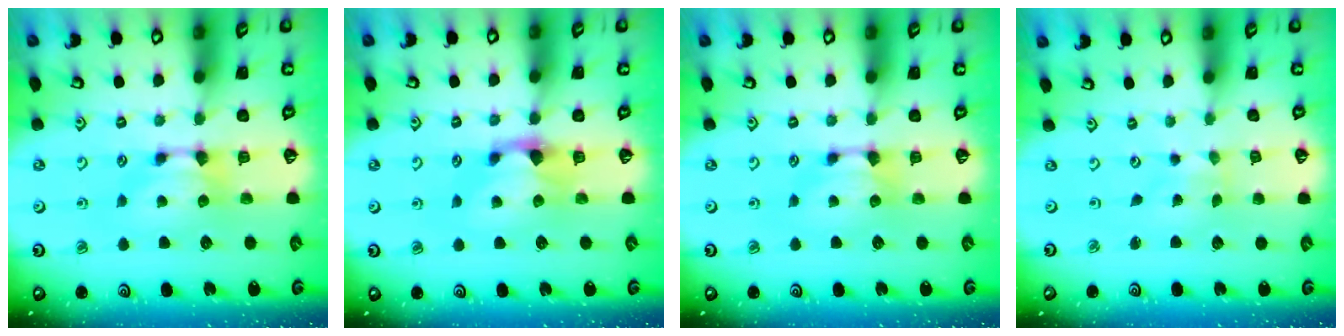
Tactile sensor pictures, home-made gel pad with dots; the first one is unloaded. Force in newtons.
{"total": 0.7, "press": 0.4, "slide": 0.6}
{"total": 0.0}
{"total": 5.0, "press": 4.9, "slide": 0.7}